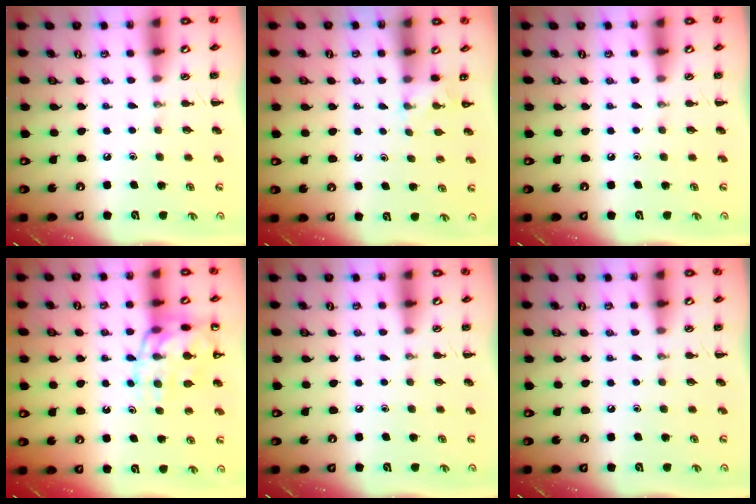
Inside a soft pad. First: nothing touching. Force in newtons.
{"total": 3.0, "press": 2.8, "slide": 1.1}
{"total": 0.0}
{"total": 16.3, "press": 16.0, "slide": 2.8}
{"total": 0.0}
{"total": 0.0}